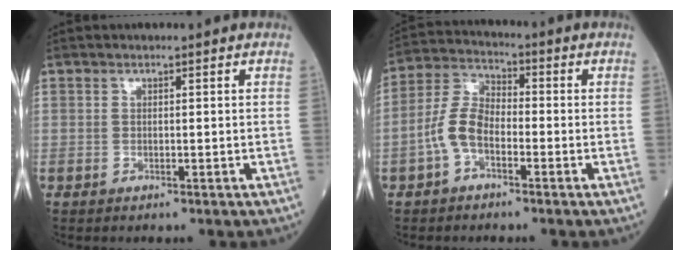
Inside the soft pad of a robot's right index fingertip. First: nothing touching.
{"total": 6.8, "force": [-2.4, 3.6, 5.2], "torque": [-0.121, 0.017, -0.055]}